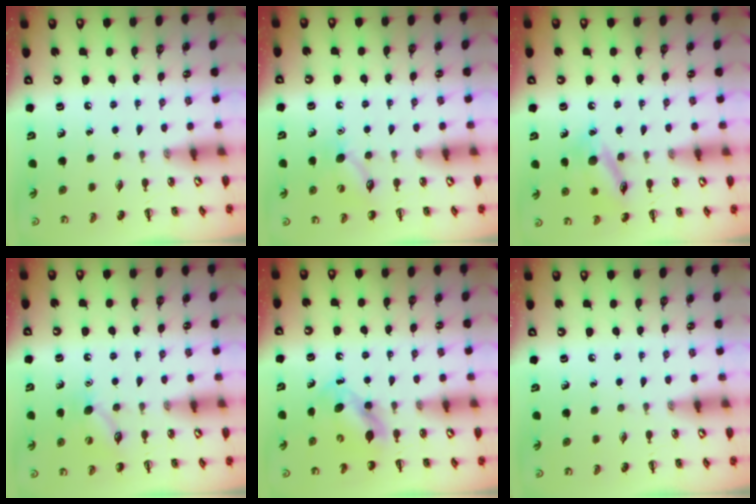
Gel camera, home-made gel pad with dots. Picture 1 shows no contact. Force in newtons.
{"total": 7.2, "press": 7.0, "slide": 1.6}
{"total": 12.8, "press": 12.8, "slide": 0.8}
{"total": 7.2, "press": 7.0, "slide": 1.6}
{"total": 5.9, "press": 5.8, "slide": 0.5}
{"total": 0.0}